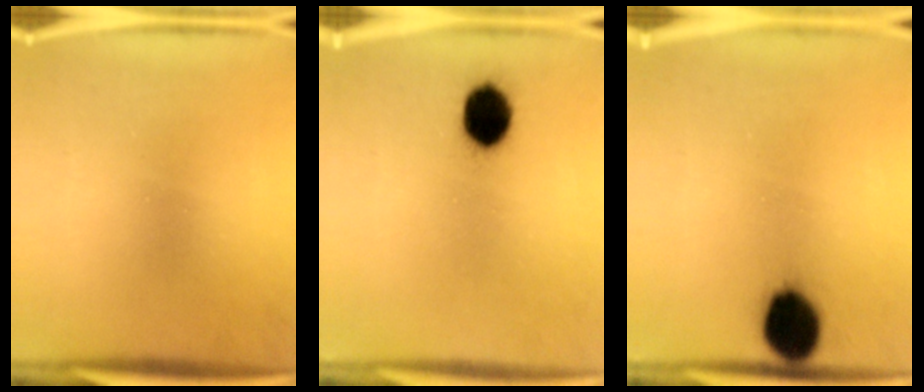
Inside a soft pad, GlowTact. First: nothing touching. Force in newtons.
{"total": 8.1}
{"total": 11.2}